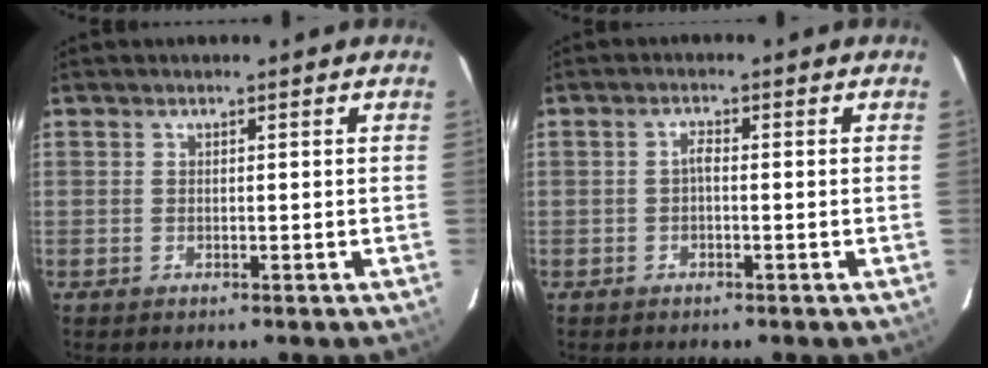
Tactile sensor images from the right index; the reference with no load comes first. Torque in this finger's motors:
{"motor_torque": [0.28, -0.06, 0.14, 0.03]}